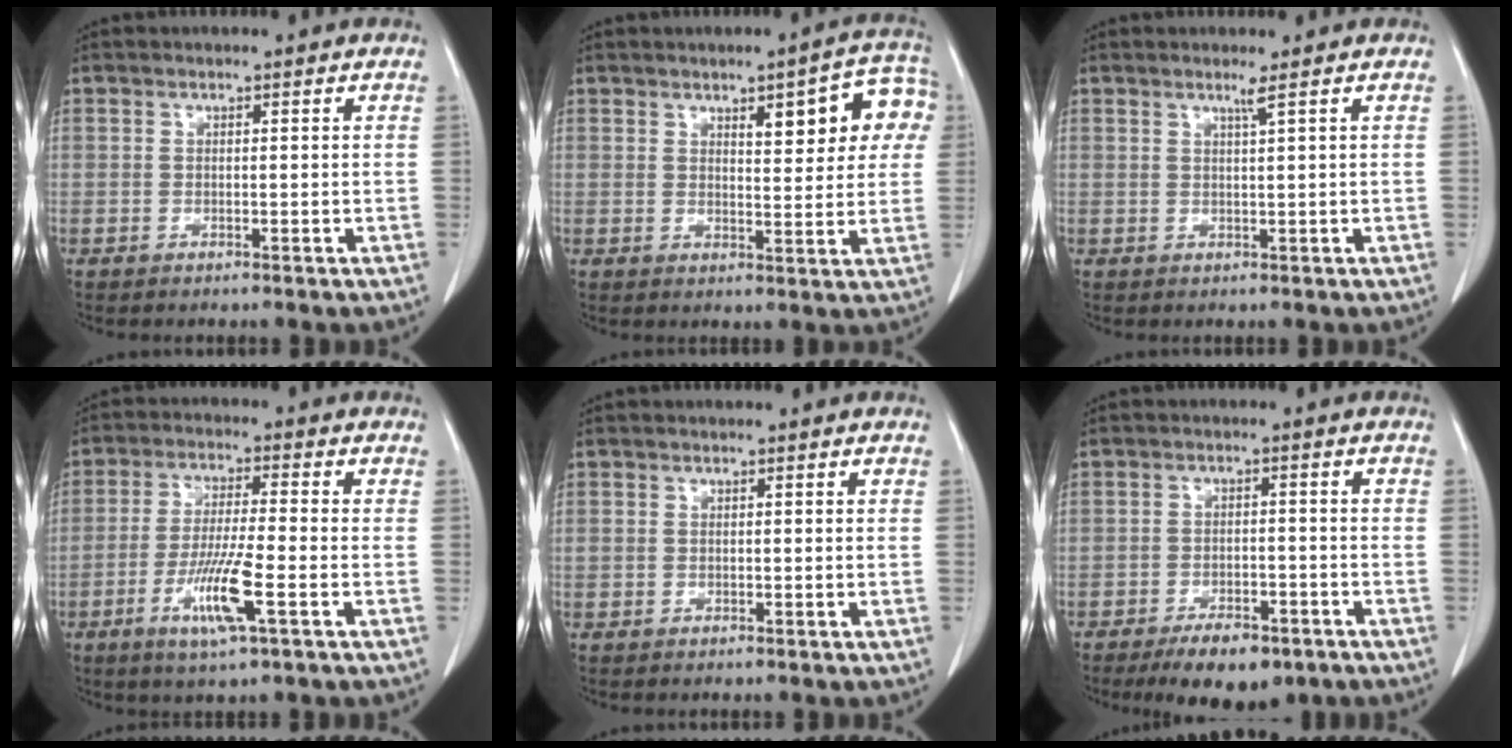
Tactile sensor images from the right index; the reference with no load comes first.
{"total": 9.8, "force": [3.6, 2.8, 8.6], "torque": [-0.099, 0.020, 0.044]}
{"total": 1.3, "force": [0.8, -0.6, 0.8], "torque": [-0.026, -0.009, 0.019]}
{"total": 9.1, "force": [-3.5, 0.2, 8.3], "torque": [-0.163, -0.014, -0.065]}
{"total": 0.6, "force": [0.0, 0.5, 0.3], "torque": [-0.005, 0.007, 0.003]}
{"total": 8.3, "force": [-5.9, 3.3, 4.8], "torque": [-0.072, -0.004, -0.090]}